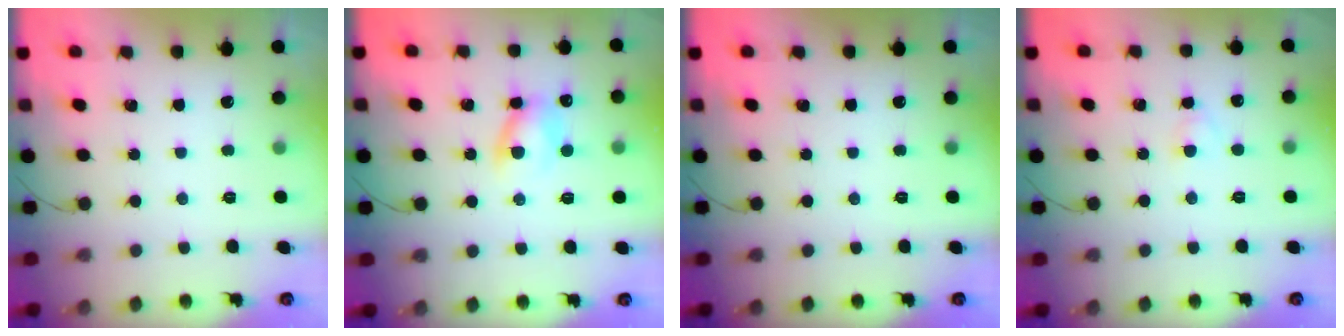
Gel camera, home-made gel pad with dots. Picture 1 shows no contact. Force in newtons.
{"total": 7.4, "press": 7.3, "slide": 1.4}
{"total": 0.0}
{"total": 2.2, "press": 1.9, "slide": 1.1}